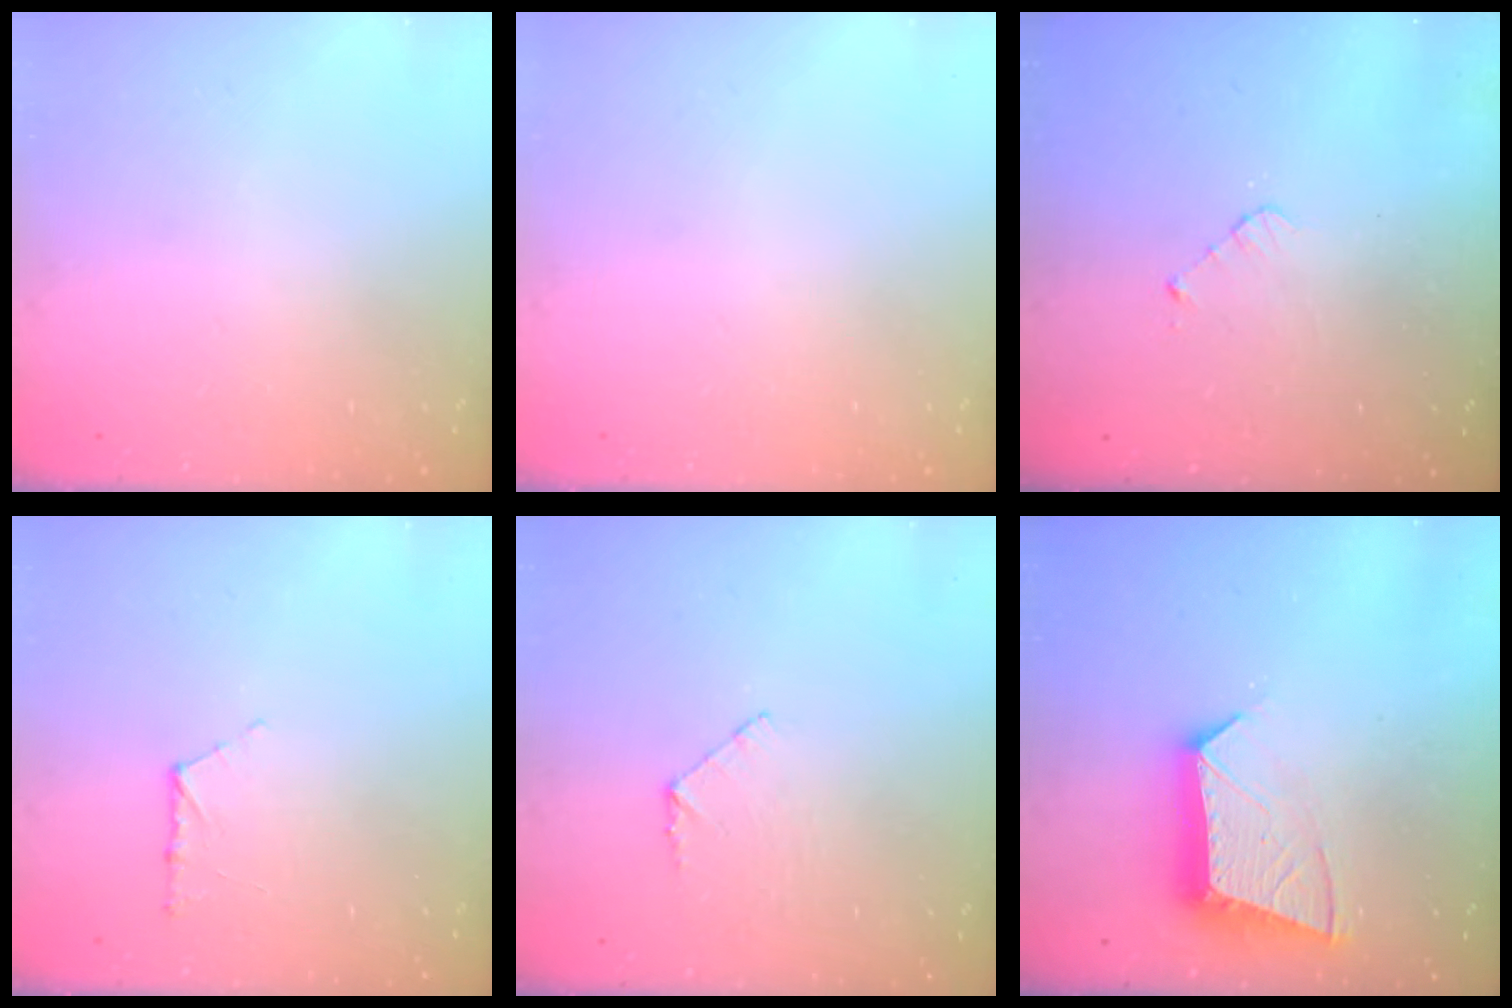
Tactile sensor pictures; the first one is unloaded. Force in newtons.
{"total": 0.0}
{"total": 3.0, "press": 3.0, "slide": 0.2}
{"total": 6.8, "press": 6.7, "slide": 0.6}
{"total": 5.2, "press": 5.2, "slide": 0.4}
{"total": 12.1, "press": 12.1, "slide": 1.0}